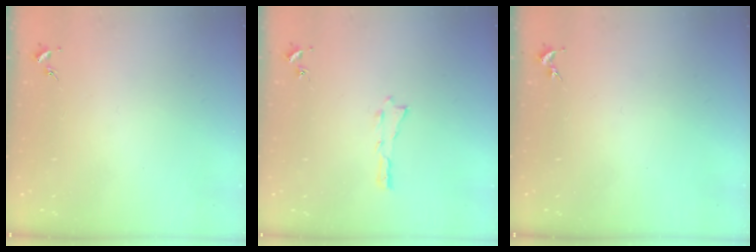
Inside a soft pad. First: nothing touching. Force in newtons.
{"total": 0.0}
{"total": 0.0}